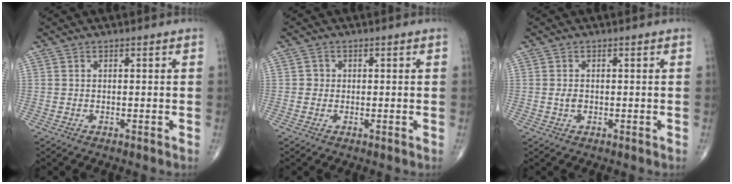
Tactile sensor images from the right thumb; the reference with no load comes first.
{"total": 1.2, "force": [0.0, 1.2, 0.2], "torque": [0.004, 0.003, -0.002]}
{"total": 1.3, "force": [-0.1, 0.9, 0.9], "torque": [-0.014, 0.002, 0.000]}